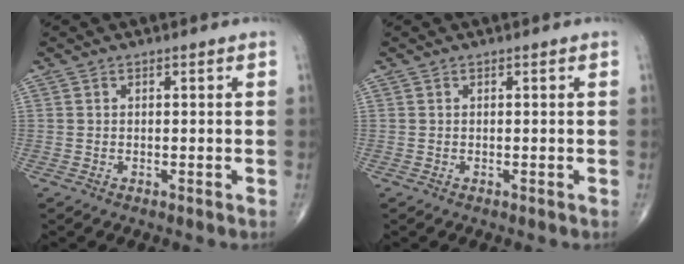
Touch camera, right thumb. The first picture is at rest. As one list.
[{"total": 0.0}]